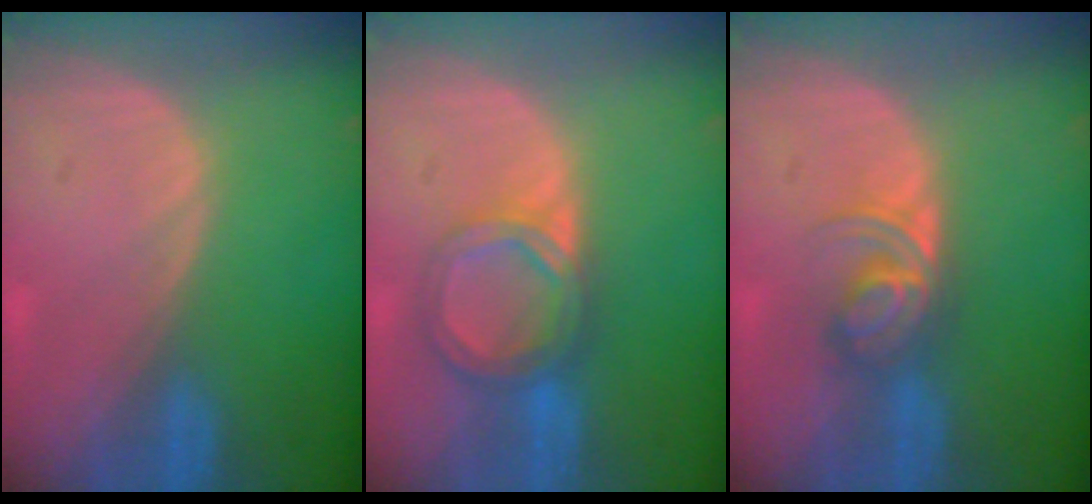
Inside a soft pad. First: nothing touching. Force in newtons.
{"total": 6.4, "press": 5.6, "slide": 3.1}
{"total": 5.6, "press": 4.9, "slide": 2.8}